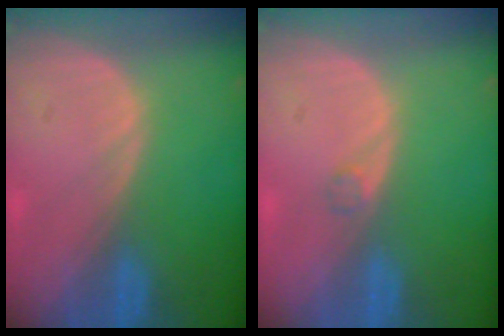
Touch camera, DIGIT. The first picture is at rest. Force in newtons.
{"total": 0.9, "press": 0.9, "slide": 0.1}